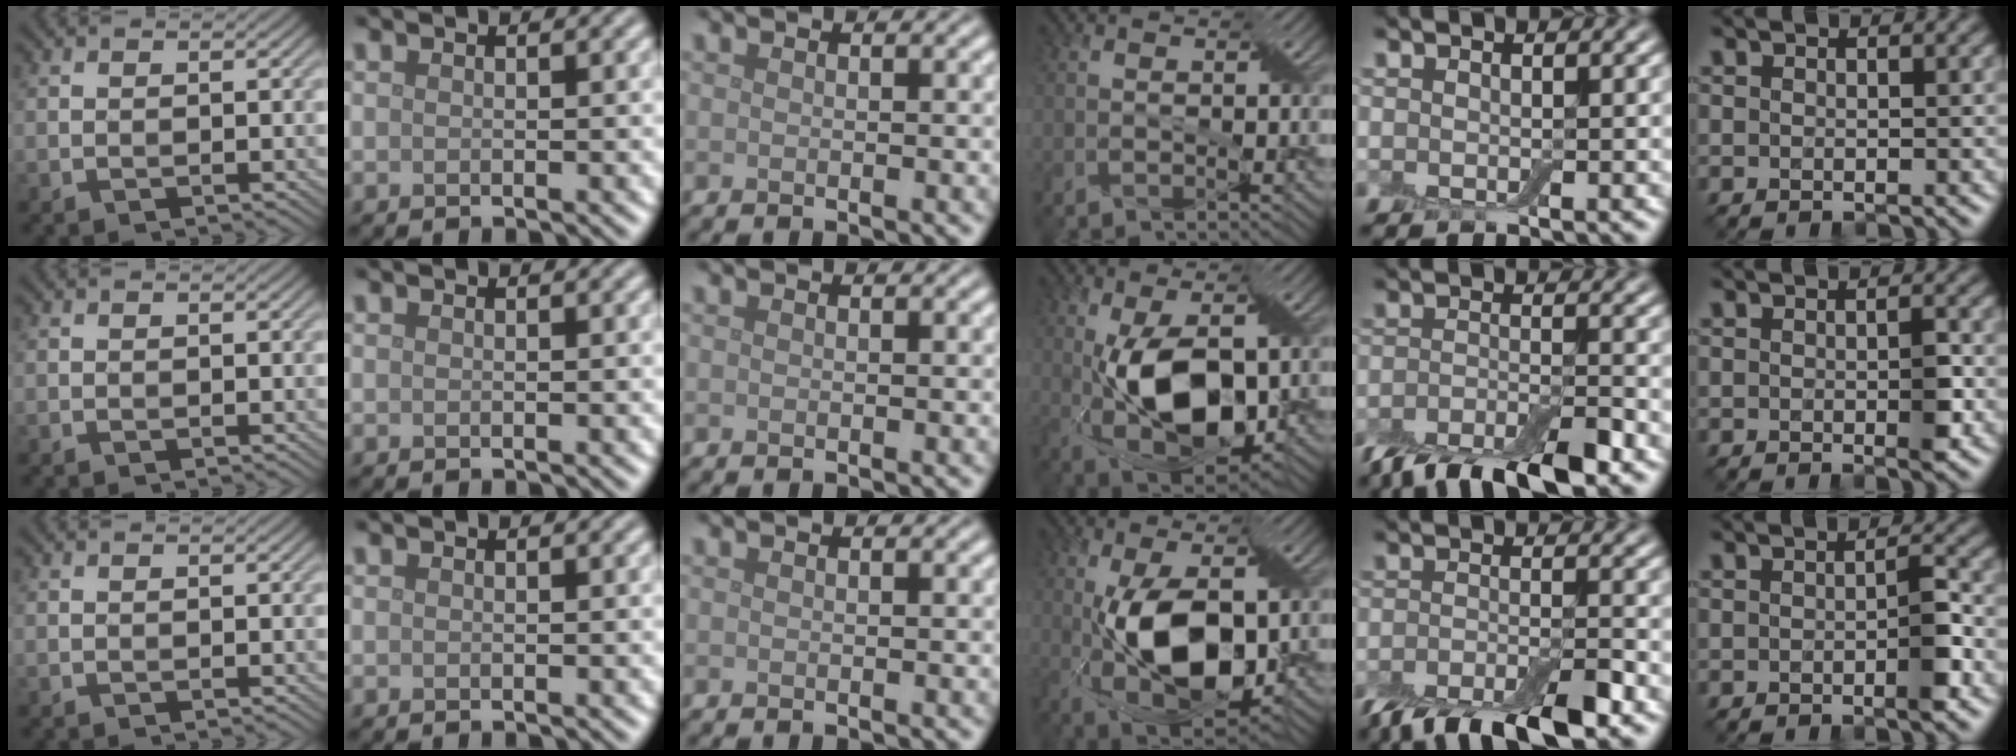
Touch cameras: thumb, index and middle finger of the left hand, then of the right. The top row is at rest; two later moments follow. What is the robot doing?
{"motion": "pour", "object": "cup"}